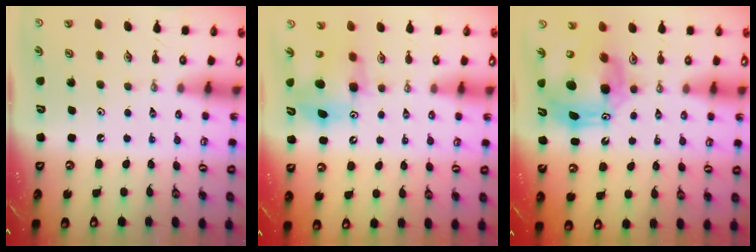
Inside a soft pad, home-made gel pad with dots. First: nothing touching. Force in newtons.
{"total": 8.7, "press": 8.7, "slide": 0.4}
{"total": 12.9, "press": 12.8, "slide": 1.4}